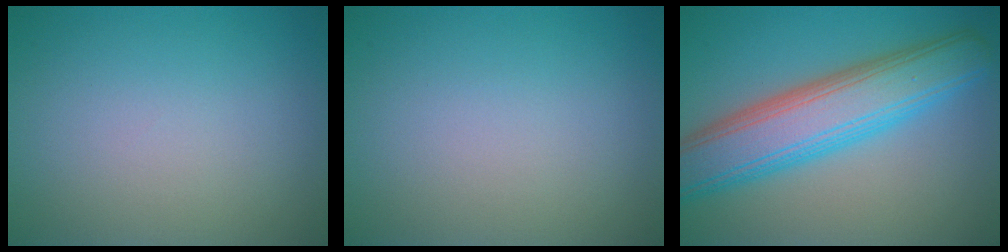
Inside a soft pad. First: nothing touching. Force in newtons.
{"total": 0.0}
{"total": 8.6, "press": 8.6, "slide": 0.1}